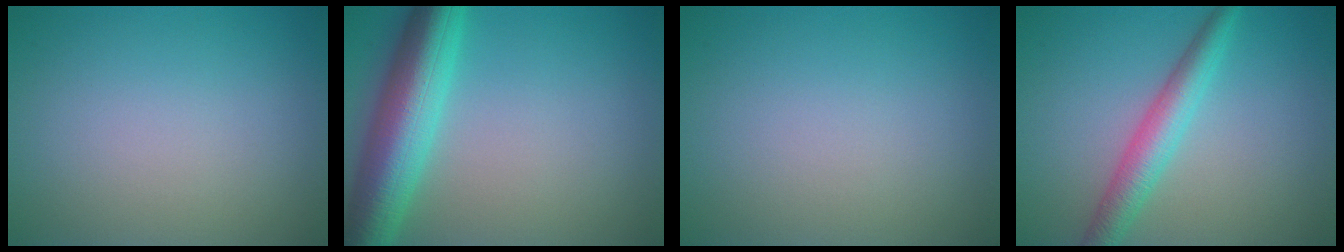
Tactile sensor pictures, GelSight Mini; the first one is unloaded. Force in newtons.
{"total": 8.4, "press": 8.4, "slide": 0.2}
{"total": 0.0}
{"total": 3.8, "press": 3.8, "slide": 0.0}